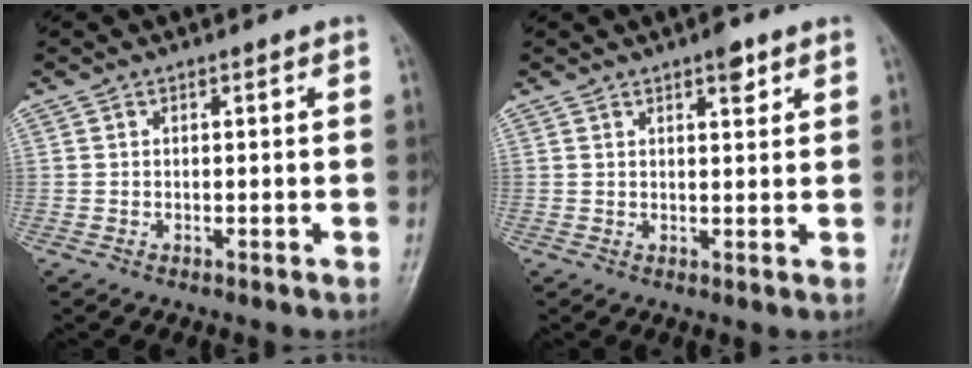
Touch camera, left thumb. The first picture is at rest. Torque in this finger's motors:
{"motor_torque": [0.48, 0.23, 0.24, -0.35, 0.00]}